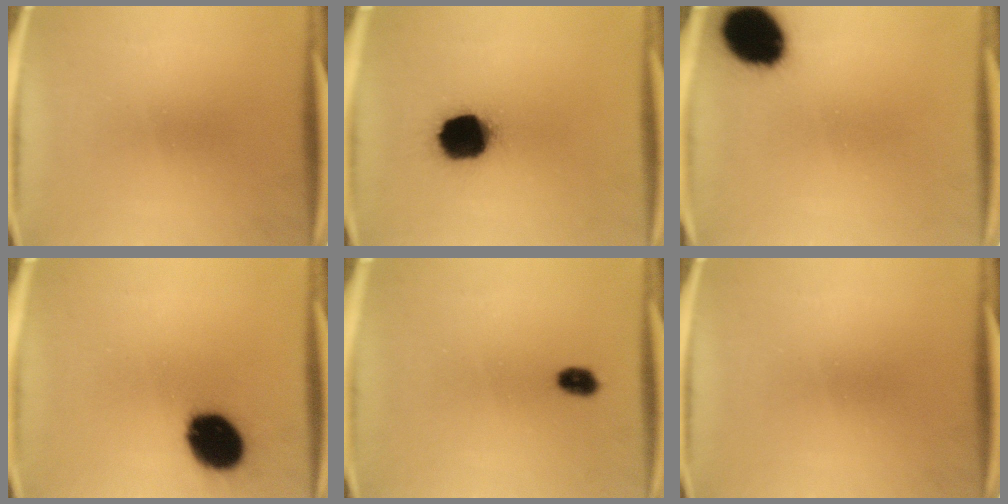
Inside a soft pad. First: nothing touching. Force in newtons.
{"total": 16.4}
{"total": 15.4}
{"total": 15.0}
{"total": 2.8}
{"total": 0.0}